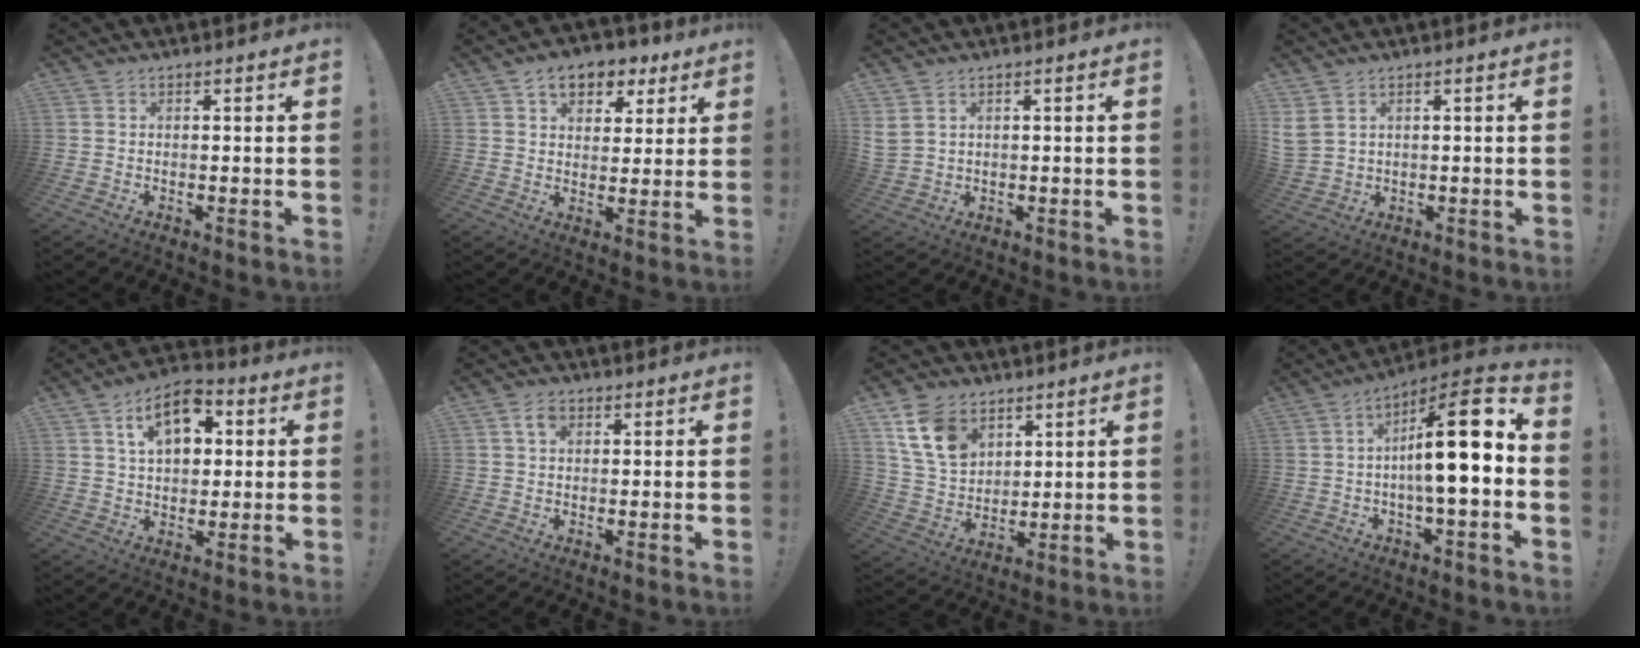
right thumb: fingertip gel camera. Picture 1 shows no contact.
{"total": 9.4, "force": [4.9, 6.5, 4.6], "torque": [-0.063, -0.018, 0.090]}
{"total": 3.7, "force": [2.1, 2.5, 1.6], "torque": [-0.026, -0.004, 0.042]}
{"total": 4.8, "force": [2.5, 3.4, 2.3], "torque": [-0.045, -0.008, 0.051]}
{"total": 12.8, "force": [4.7, 8.2, 8.7], "torque": [-0.137, -0.001, 0.087]}
{"total": 3.4, "force": [1.4, 2.1, 2.3], "torque": [-0.040, 0.003, 0.023]}
{"total": 13.9, "force": [7.2, 9.7, 6.8], "torque": [-0.131, -0.017, 0.149]}
{"total": 16.8, "force": [0.0, 3.3, 16.5], "torque": [-0.253, -0.001, -0.010]}